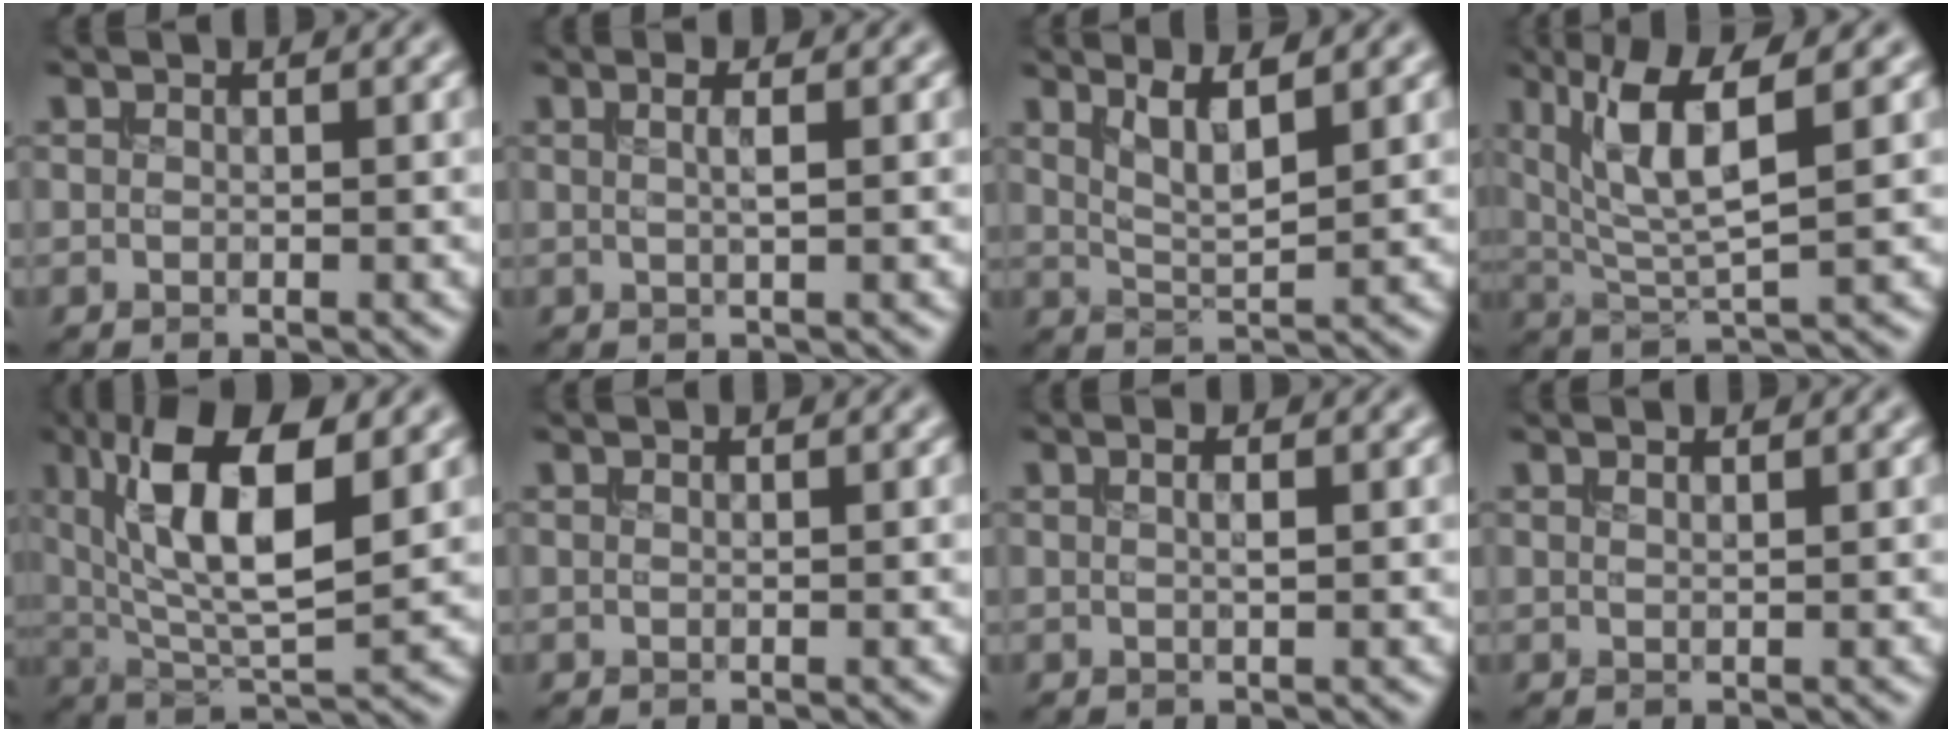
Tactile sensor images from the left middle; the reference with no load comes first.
{"total": 1.7, "force": [0.2, 0.5, 1.6], "torque": [-0.024, 0.005, -0.001]}
{"total": 3.3, "force": [1.8, 0.8, 2.6], "torque": [-0.047, -0.004, 0.036]}
{"total": 6.6, "force": [2.2, 1.6, 6.0], "torque": [-0.117, 0.000, 0.046]}
{"total": 10.3, "force": [3.0, 3.6, 9.1], "torque": [-0.166, -0.001, 0.052]}
{"total": 0.0}
{"total": 1.2, "force": [0.2, 0.3, 1.2], "torque": [-0.017, 0.005, 0.000]}
{"total": 0.8, "force": [0.4, 0.3, 0.6], "torque": [-0.002, 0.003, -0.001]}